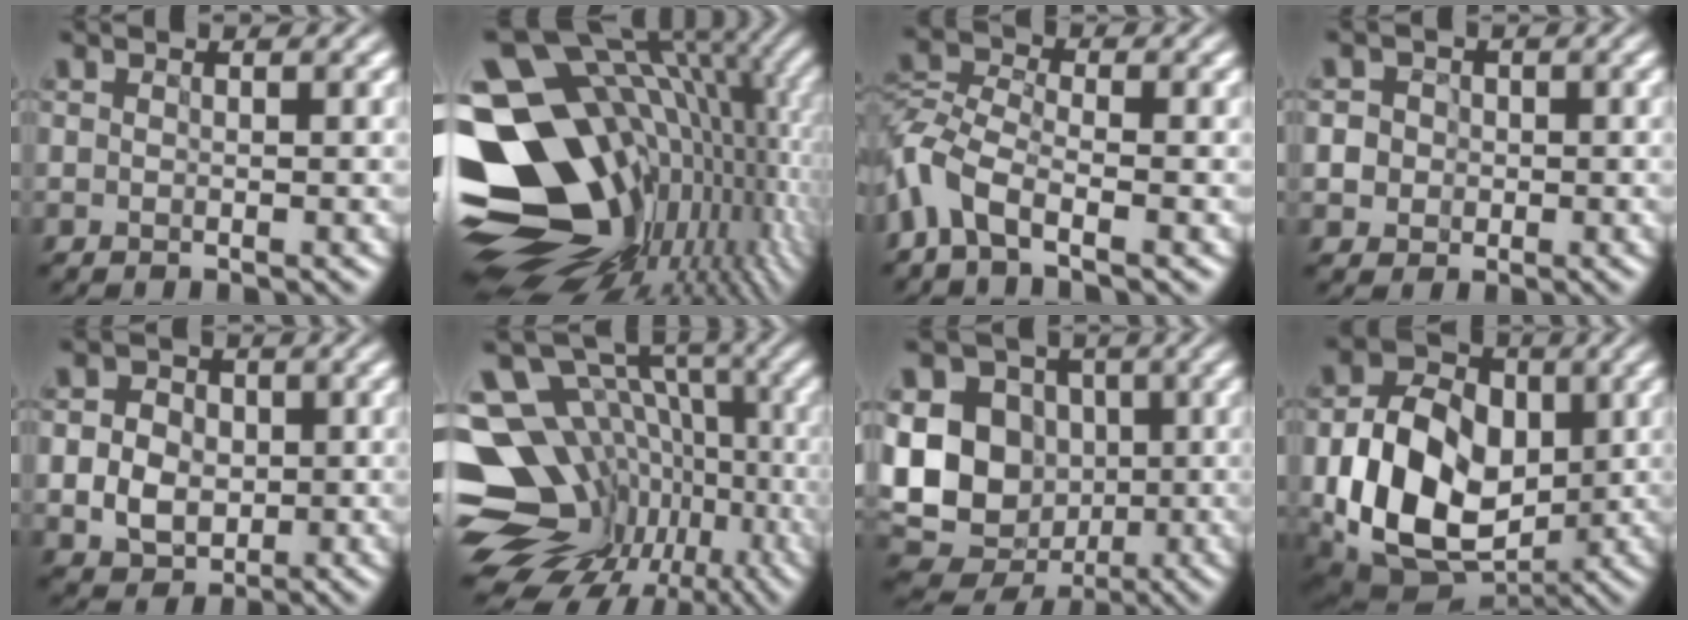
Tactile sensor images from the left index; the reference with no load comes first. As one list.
[{"total": 20.2, "force": [0.0, 13.2, 15.3], "torque": [-0.278, -0.015, 0.021]}, {"total": 5.2, "force": [-3.1, 2.2, 3.5], "torque": [-0.084, 0.006, -0.076]}, {"total": 4.7, "force": [-0.2, 4.6, 1.3], "torque": [-0.009, 0.028, -0.023]}, {"total": 5.2, "force": [-0.3, 4.5, 2.5], "torque": [-0.034, 0.007, -0.015]}, {"total": 16.4, "force": [-3.8, 13.2, 9.0], "torque": [-0.184, 0.016, -0.029]}, {"total": 14.8, "force": [-0.4, 13.0, 7.1], "torque": [-0.164, 0.003, -0.022]}, {"total": 13.1, "force": [-1.6, 9.3, 9.2], "torque": [-0.174, -0.019, -0.018]}]